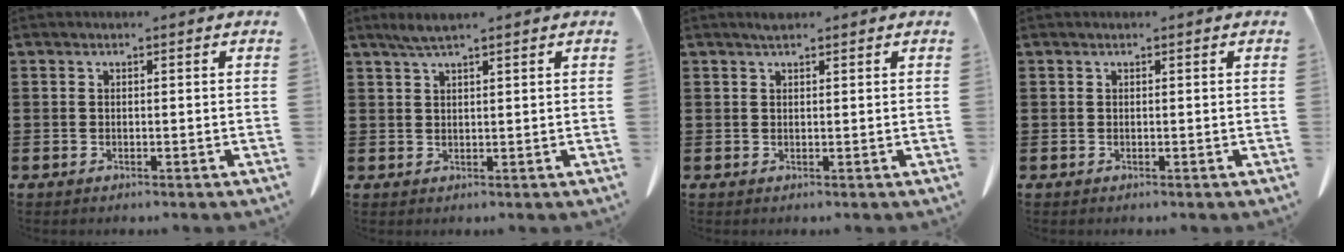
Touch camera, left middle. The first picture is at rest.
{"total": 2.4, "force": [1.8, 0.2, 1.6], "torque": [-0.034, 0.002, 0.032]}
{"total": 1.1, "force": [1.0, 0.2, 0.5], "torque": [-0.012, 0.000, 0.018]}
{"total": 0.0}